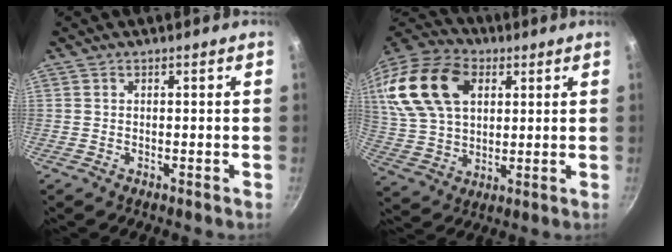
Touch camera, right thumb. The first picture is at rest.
{"total": 22.3, "force": [7.1, 14.9, 15.0], "torque": [-0.282, 0.008, 0.128]}